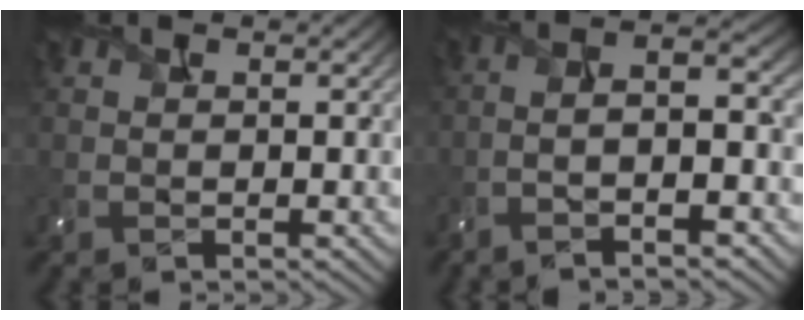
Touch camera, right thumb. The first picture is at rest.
{"total": 7.2, "force": [-3.5, 1.5, 6.2], "torque": [-0.089, 0.013, -0.063]}